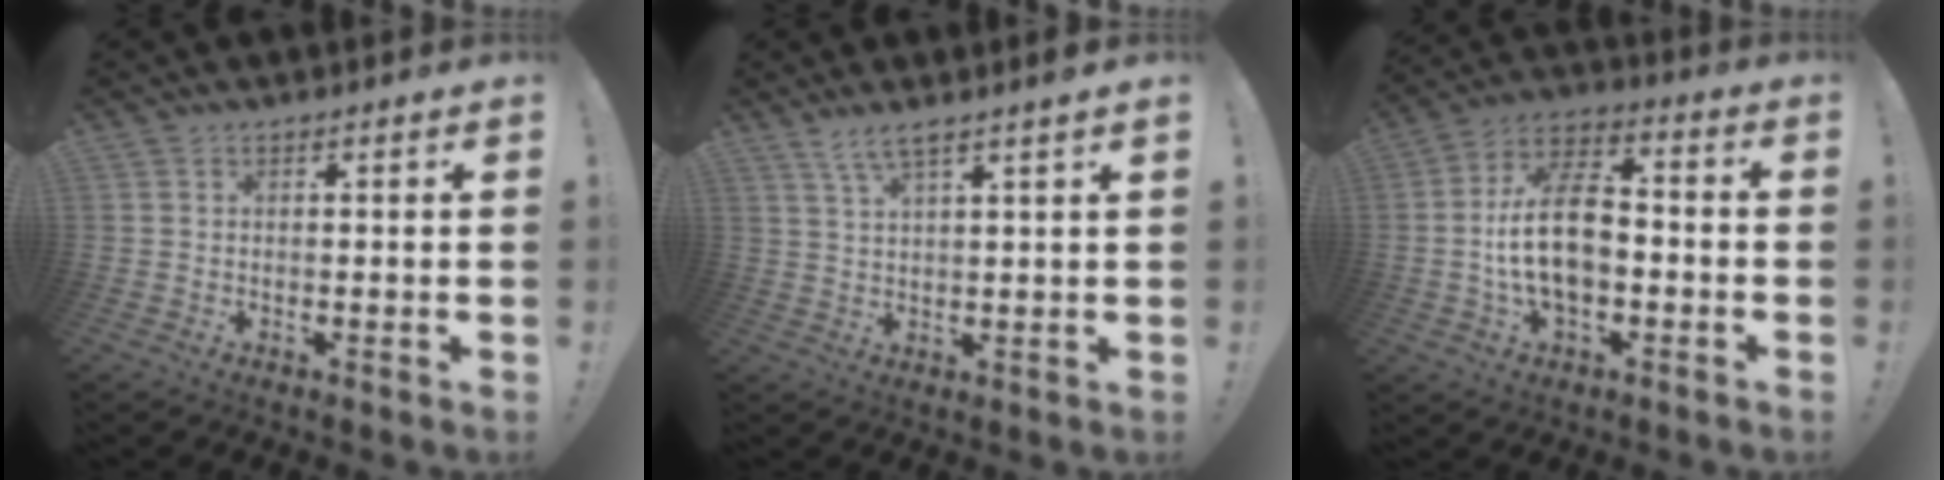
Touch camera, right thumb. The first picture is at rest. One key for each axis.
{"total": 4.8, "fx": 3.5, "fy": -0.1, "fz": 3.3, "tx": -0.068, "ty": -0.011, "tz": 0.060}
{"total": 15.8, "fx": -2.6, "fy": 9.2, "fz": 12.6, "tx": -0.243, "ty": 0.024, "tz": -0.045}